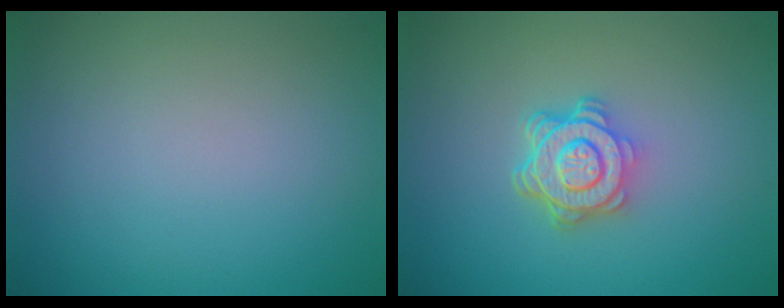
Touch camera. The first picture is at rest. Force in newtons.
{"total": 4.7, "press": 3.5, "slide": 3.1}